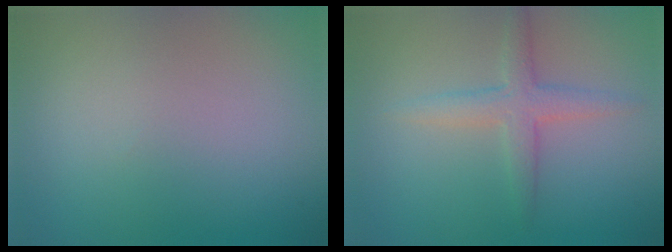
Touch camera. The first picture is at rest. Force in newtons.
{"total": 2.9, "press": 2.9, "slide": 0.1}